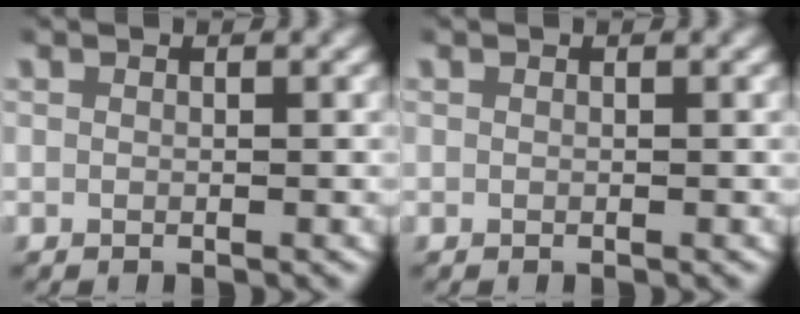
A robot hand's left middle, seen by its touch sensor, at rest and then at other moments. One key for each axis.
{"total": 0.0}